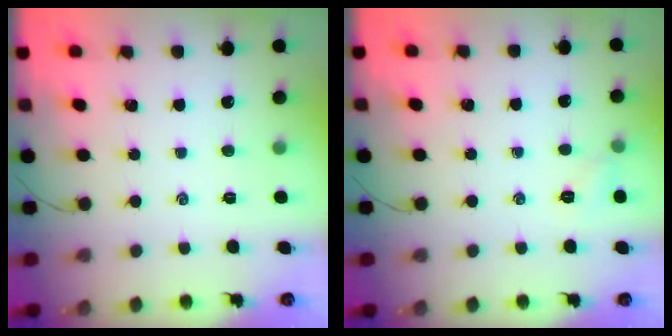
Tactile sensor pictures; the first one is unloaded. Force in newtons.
{"total": 4.8, "press": 4.5, "slide": 1.4}